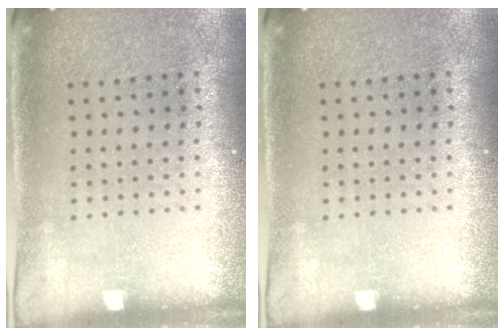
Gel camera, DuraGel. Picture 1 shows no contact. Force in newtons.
{"total": 0.0}